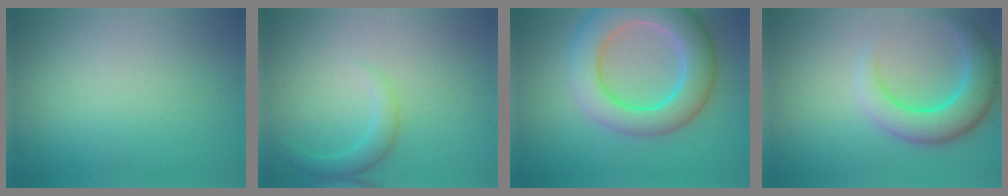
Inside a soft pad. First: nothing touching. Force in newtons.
{"total": 2.2, "press": 2.2, "slide": 0.1}
{"total": 9.8, "press": 9.8, "slide": 0.6}
{"total": 6.2, "press": 6.2, "slide": 0.6}